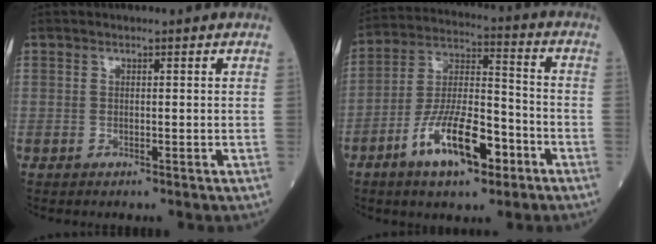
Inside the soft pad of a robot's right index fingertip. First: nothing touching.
{"total": 13.4, "force": [-6.6, 4.3, 10.8], "torque": [-0.214, 0.005, -0.113]}